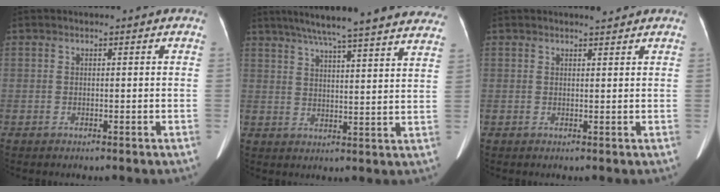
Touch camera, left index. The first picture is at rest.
{"total": 26.5, "force": [23.1, 1.6, 12.9], "torque": [-0.198, -0.008, 0.289]}
{"total": 1.4, "force": [1.3, 0.2, 0.4], "torque": [-0.010, -0.003, 0.023]}